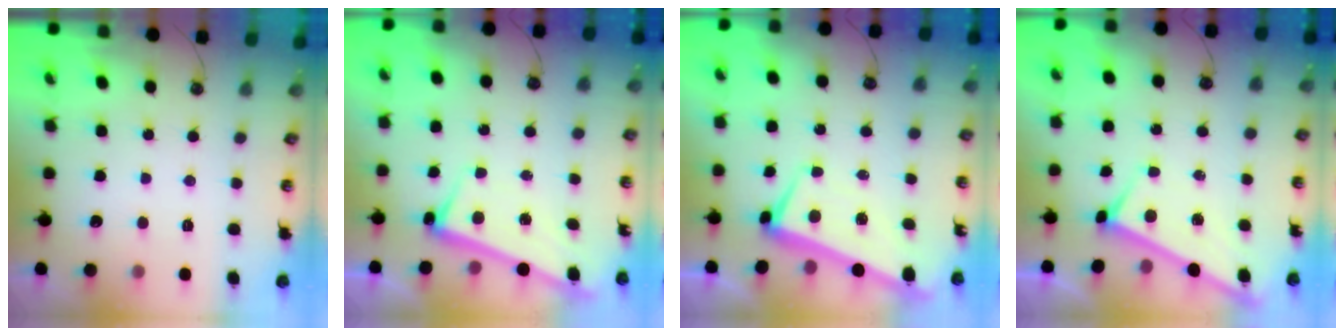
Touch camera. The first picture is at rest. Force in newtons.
{"total": 2.6, "press": 2.5, "slide": 0.7}
{"total": 2.4, "press": 2.3, "slide": 0.7}
{"total": 3.2, "press": 3.2, "slide": 0.3}